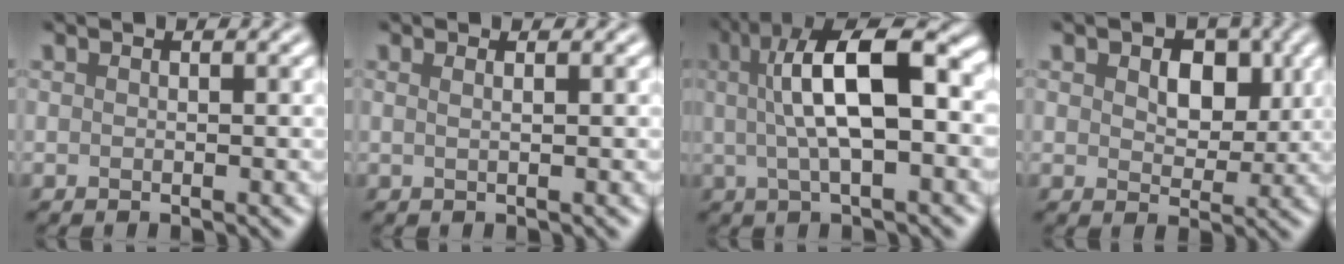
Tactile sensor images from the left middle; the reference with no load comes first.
{"total": 0.6, "force": [0.3, 0.1, 0.5], "torque": [-0.012, 0.003, 0.002]}
{"total": 8.0, "force": [0.3, 1.8, 7.8], "torque": [-0.152, -0.007, 0.041]}
{"total": 1.1, "force": [0.4, 0.7, 0.7], "torque": [-0.027, -0.019, 0.035]}